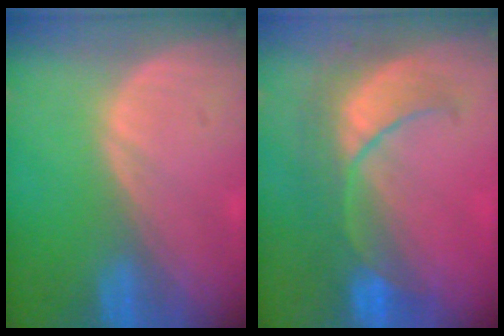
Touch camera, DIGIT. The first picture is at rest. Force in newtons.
{"total": 8.2, "press": 8.1, "slide": 0.8}